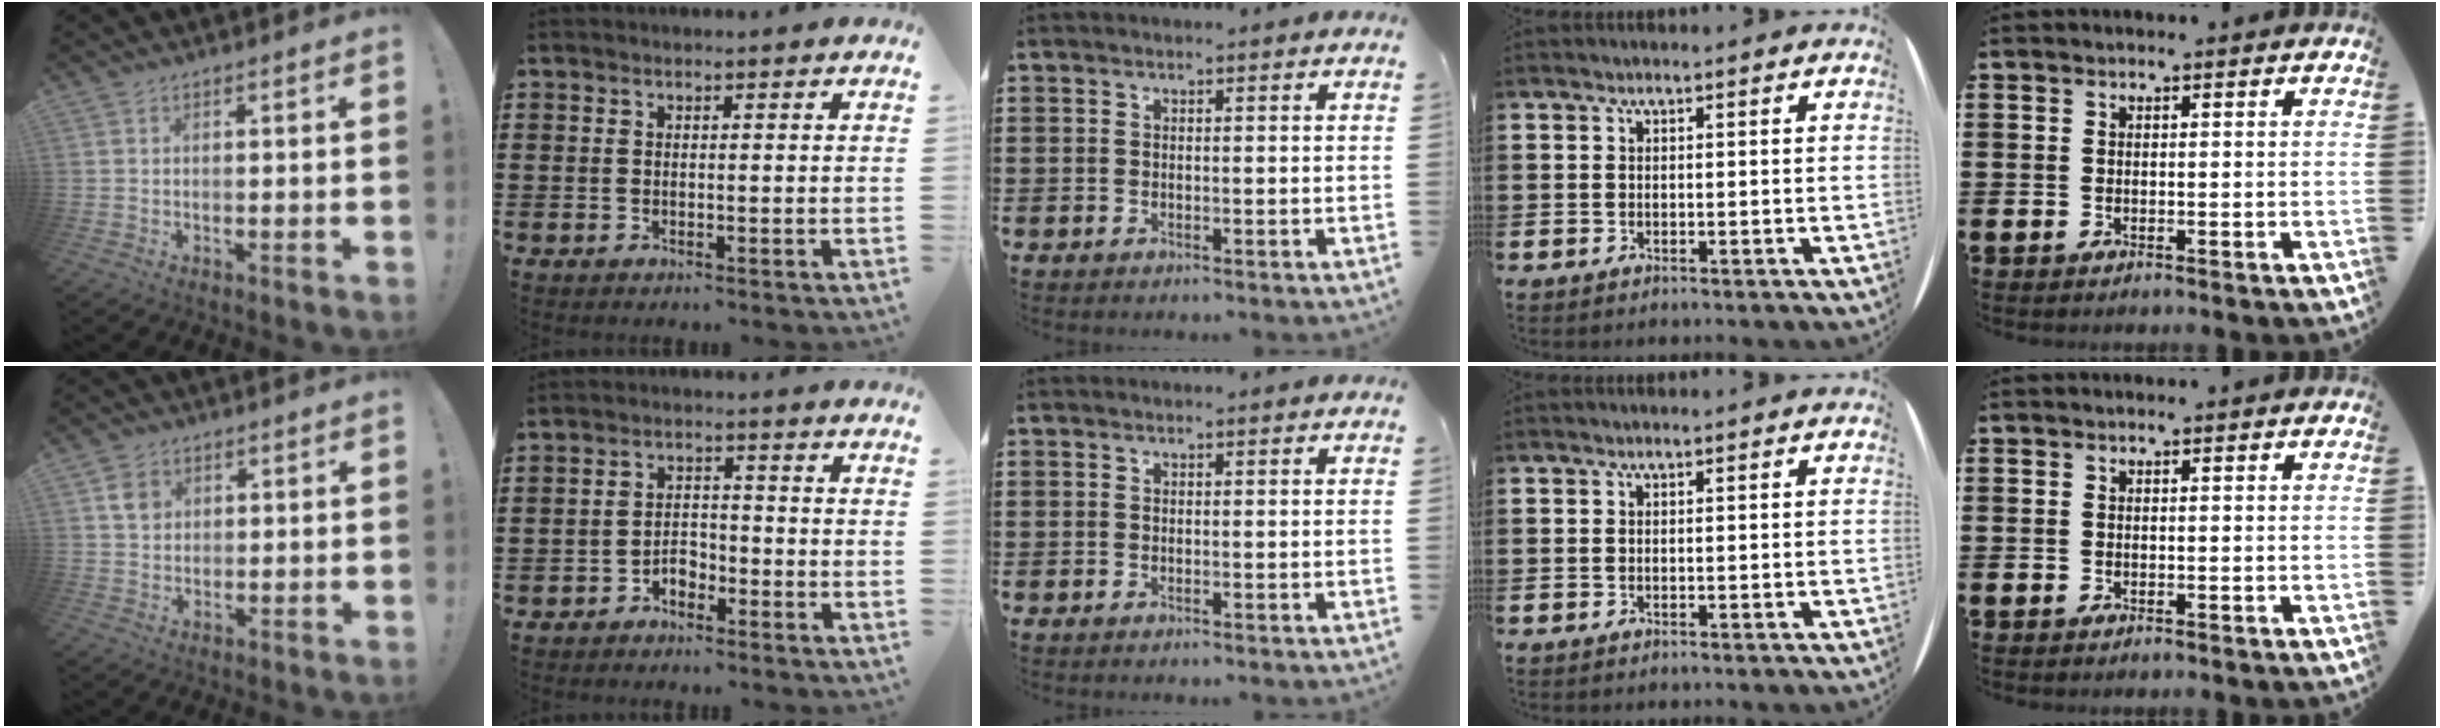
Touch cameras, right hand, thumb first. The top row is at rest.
{"thumb": {"total": 4.2, "force": [1.7, 3.6, 1.5], "torque": [-0.008, -0.005, 0.030]}, "index": {"total": 2.7, "force": [-2.2, 1.3, 1.1], "torque": [-0.025, 0.006, -0.045]}}